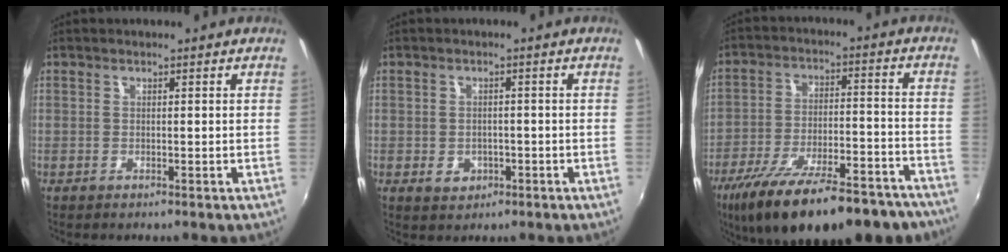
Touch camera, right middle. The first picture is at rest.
{"total": 3.6, "force": [-1.3, 3.0, 1.5], "torque": [-0.031, -0.002, -0.014]}
{"total": 26.9, "force": [-20.9, 8.4, 14.7], "torque": [-0.257, -0.036, -0.294]}